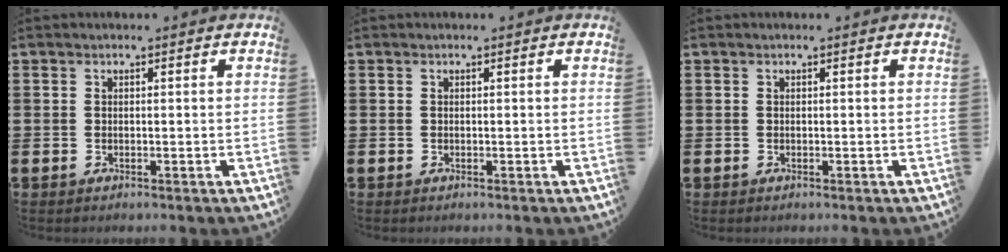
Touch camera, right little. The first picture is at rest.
{"total": 0.0}
{"total": 0.0}